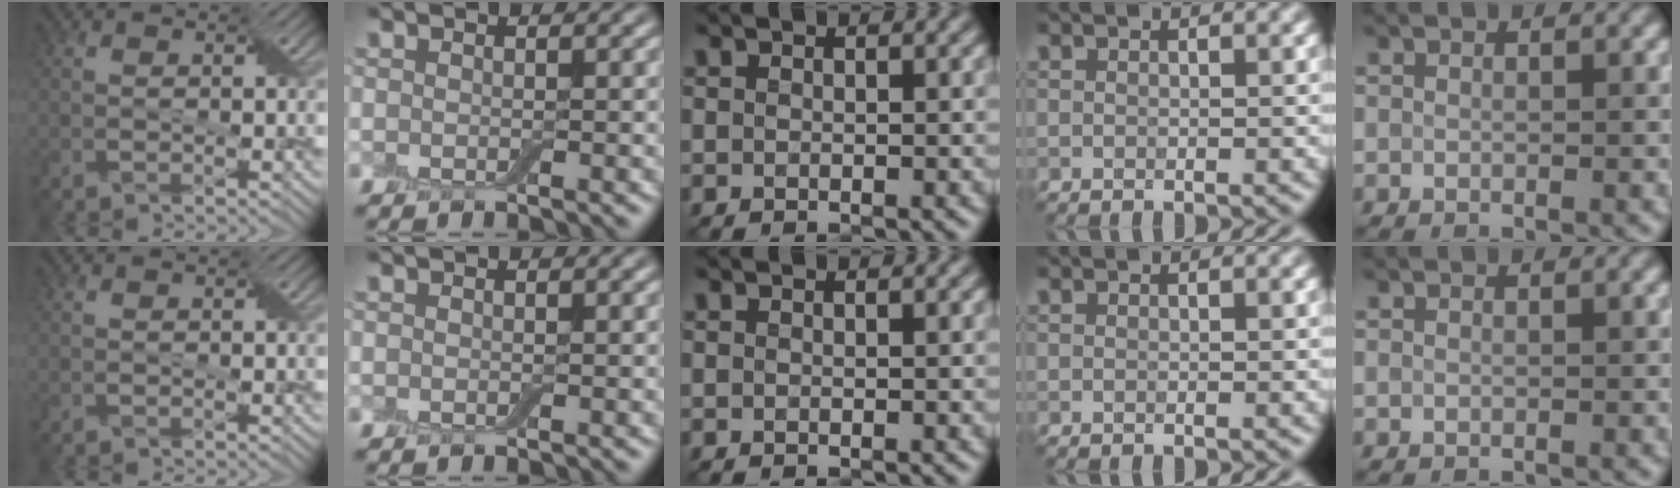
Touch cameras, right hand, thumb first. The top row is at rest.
{}